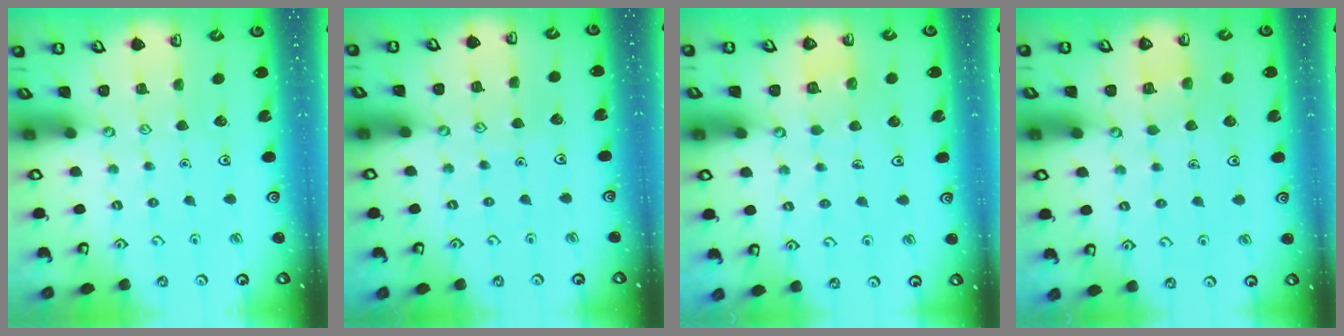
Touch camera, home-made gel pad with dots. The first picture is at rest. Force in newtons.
{"total": 2.6, "press": 2.5, "slide": 0.3}
{"total": 3.0, "press": 3.0, "slide": 0.2}
{"total": 2.6, "press": 2.6, "slide": 0.2}